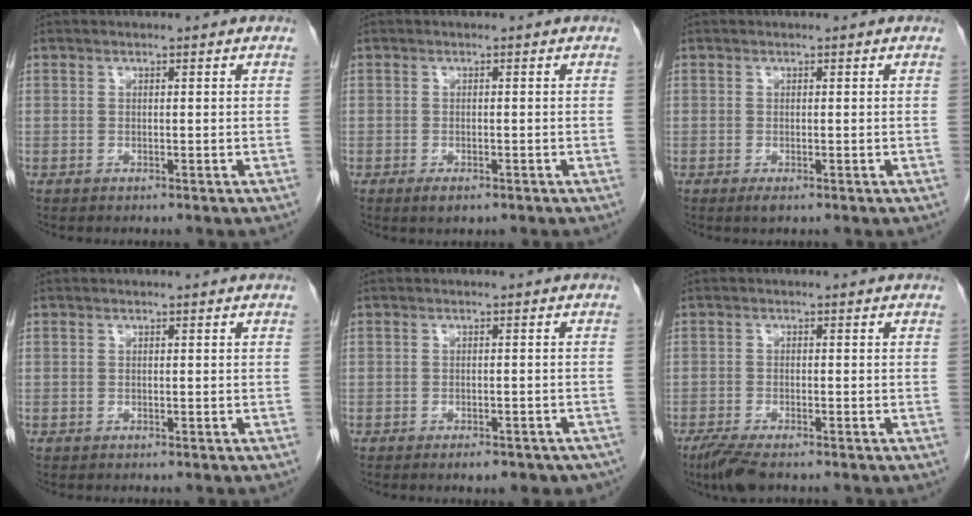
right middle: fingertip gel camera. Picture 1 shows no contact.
{"total": 1.9, "force": [-1.2, 0.8, 1.3], "torque": [-0.024, -0.002, -0.014]}
{"total": 0.9, "force": [-0.5, 0.3, 0.7], "torque": [-0.010, -0.002, -0.006]}
{"total": 0.0}
{"total": 6.8, "force": [-5.5, 2.6, 3.0], "torque": [-0.023, 0.007, -0.062]}
{"total": 4.6, "force": [-3.5, 1.0, 2.9], "torque": [-0.058, -0.011, -0.061]}